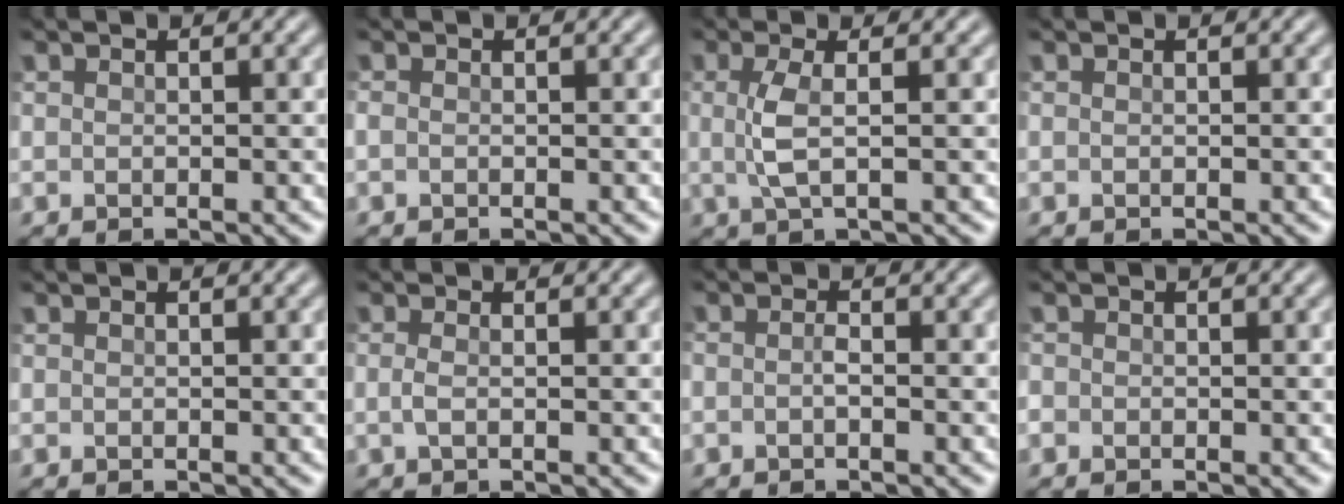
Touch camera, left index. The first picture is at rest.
{"total": 0.7, "force": [-0.3, 0.6, 0.4], "torque": [-0.009, -0.001, -0.006]}
{"total": 2.5, "force": [0.0, 0.3, 2.5], "torque": [-0.060, 0.000, -0.002]}
{"total": 0.0}
{"total": 0.0}
{"total": 1.0, "force": [-0.2, 0.3, 1.0], "torque": [-0.024, 0.000, -0.005]}
{"total": 1.0, "force": [-0.5, 0.3, 0.8], "torque": [-0.018, 0.002, -0.011]}
{"total": 1.5, "force": [-0.4, 1.3, 0.4], "torque": [-0.002, 0.003, -0.012]}